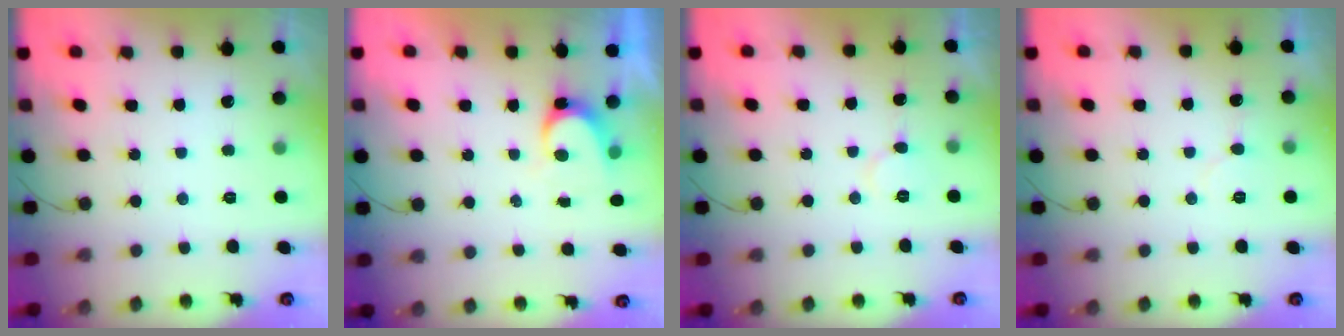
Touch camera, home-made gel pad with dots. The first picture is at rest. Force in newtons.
{"total": 4.5, "press": 4.5, "slide": 0.3}
{"total": 4.9, "press": 4.9, "slide": 0.5}
{"total": 5.0, "press": 4.9, "slide": 0.5}